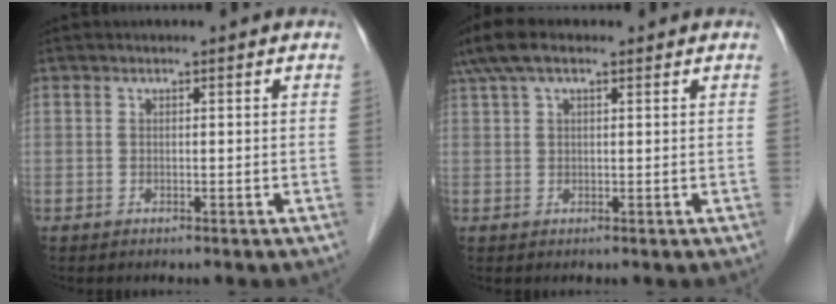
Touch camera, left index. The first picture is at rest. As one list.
[{"total": 6.6, "force": [4.5, 2.3, 4.3], "torque": [-0.101, 0.041, 0.085]}]